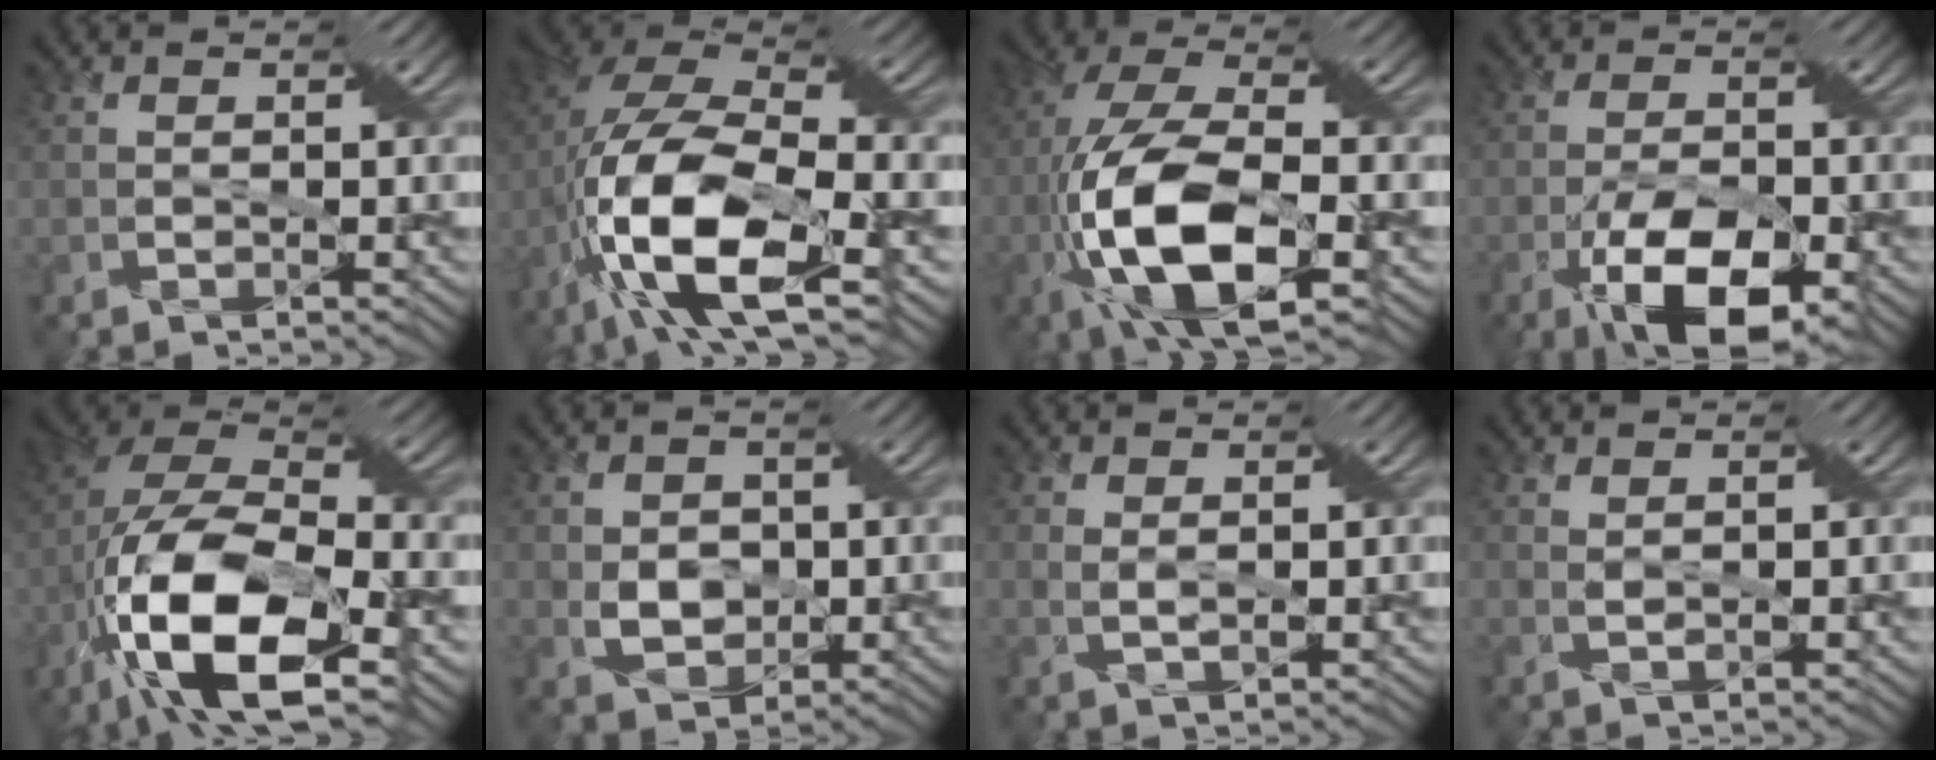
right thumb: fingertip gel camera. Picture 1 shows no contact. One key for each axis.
{"total": 16.2, "fx": -5.2, "fy": 6.6, "fz": 13.9, "tx": -0.312, "ty": -0.007, "tz": -0.096}
{"total": 15.2, "fx": -4.8, "fy": 5.6, "fz": 13.3, "tx": -0.300, "ty": -0.013, "tz": -0.090}
{"total": 11.7, "fx": -5.4, "fy": 4.5, "fz": 9.3, "tx": -0.180, "ty": -0.022, "tz": -0.094}
{"total": 17.4, "fx": -7.1, "fy": 7.5, "fz": 14.0, "tx": -0.323, "ty": -0.012, "tz": -0.128}
{"total": 4.0, "fx": 0.1, "fy": 3.1, "fz": 2.5, "tx": -0.072, "ty": -0.006, "tz": -0.006}
{"total": 2.1, "fx": 0.6, "fy": 0.8, "fz": 1.8, "tx": -0.045, "ty": 0.000, "tz": 0.014}
{"total": 1.2, "fx": 0.9, "fy": -0.2, "fz": 0.8, "tx": -0.032, "ty": -0.001, "tz": 0.018}